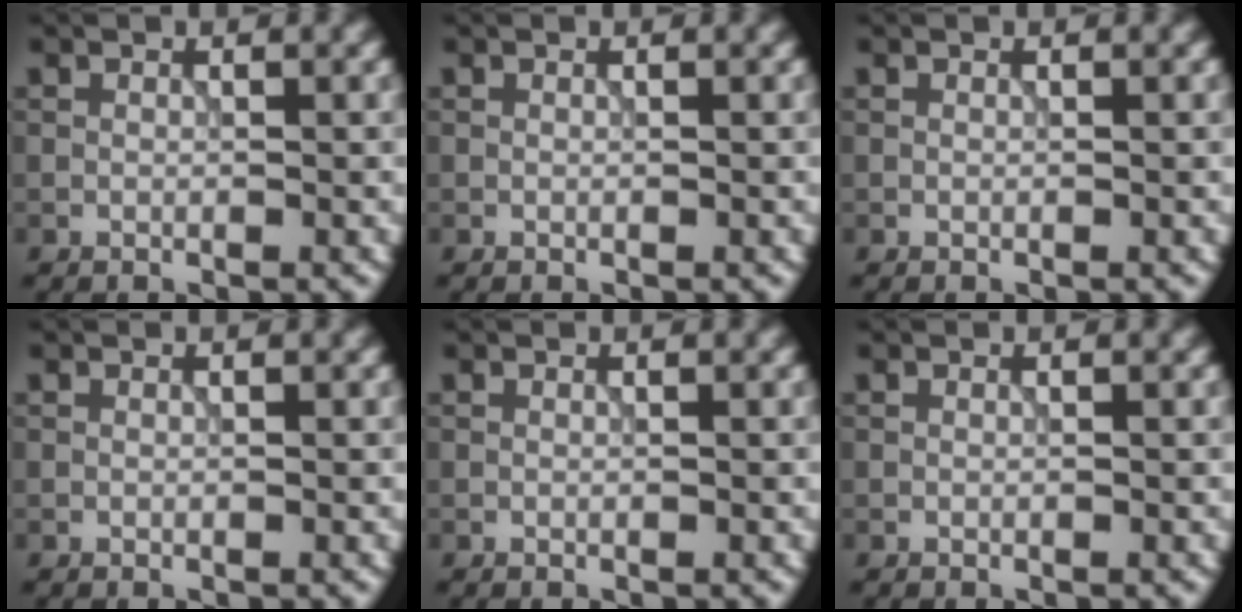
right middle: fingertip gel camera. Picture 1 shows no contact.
{"total": 0.0}
{"total": 0.0}
{"total": 0.0}
{"total": 0.0}
{"total": 0.0}